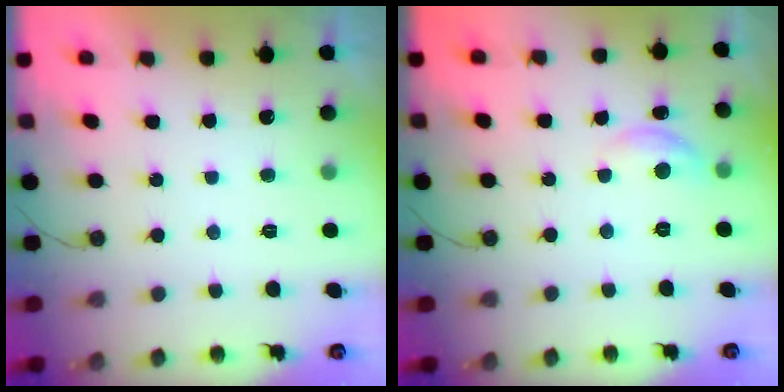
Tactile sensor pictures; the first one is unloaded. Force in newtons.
{"total": 6.5, "press": 6.4, "slide": 0.5}